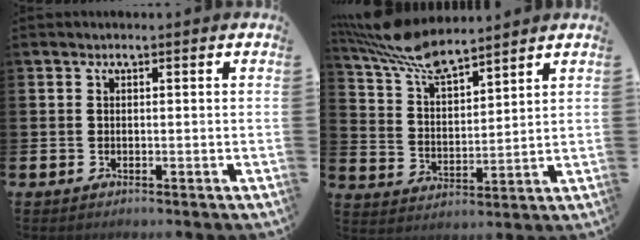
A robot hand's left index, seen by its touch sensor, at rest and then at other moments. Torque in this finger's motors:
{"motor_torque": [0.95, -1.18, 0.20, 0.21]}